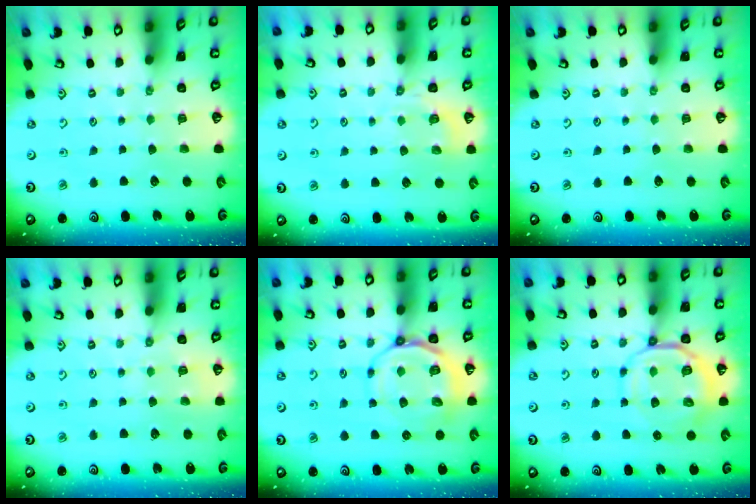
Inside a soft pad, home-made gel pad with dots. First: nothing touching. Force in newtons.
{"total": 3.9, "press": 3.1, "slide": 2.3}
{"total": 0.0}
{"total": 5.1, "press": 5.1, "slide": 0.6}
{"total": 11.1, "press": 10.8, "slide": 2.3}
{"total": 10.9, "press": 10.7, "slide": 2.1}